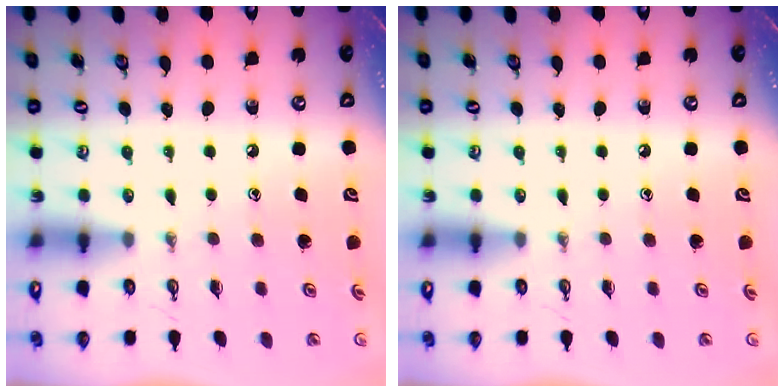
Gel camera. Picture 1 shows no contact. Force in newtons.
{"total": 0.0}